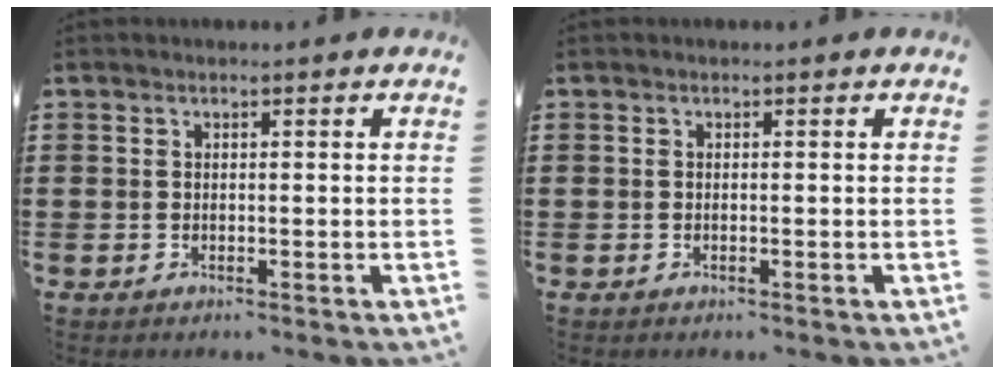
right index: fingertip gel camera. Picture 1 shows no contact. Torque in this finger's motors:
{"motor_torque": [0.22, 0.27, 0.02, 0.01]}